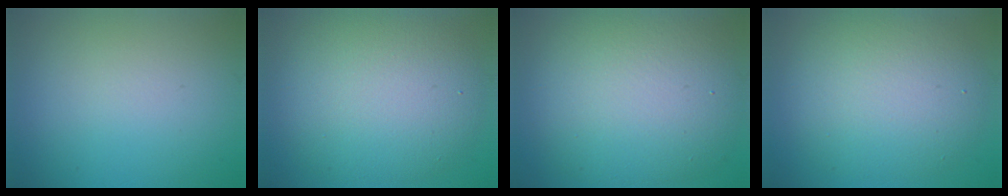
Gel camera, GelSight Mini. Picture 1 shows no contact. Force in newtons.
{"total": 9.4, "press": 9.4, "slide": 0.8}
{"total": 10.8, "press": 10.8, "slide": 1.0}
{"total": 7.5, "press": 7.5, "slide": 0.3}